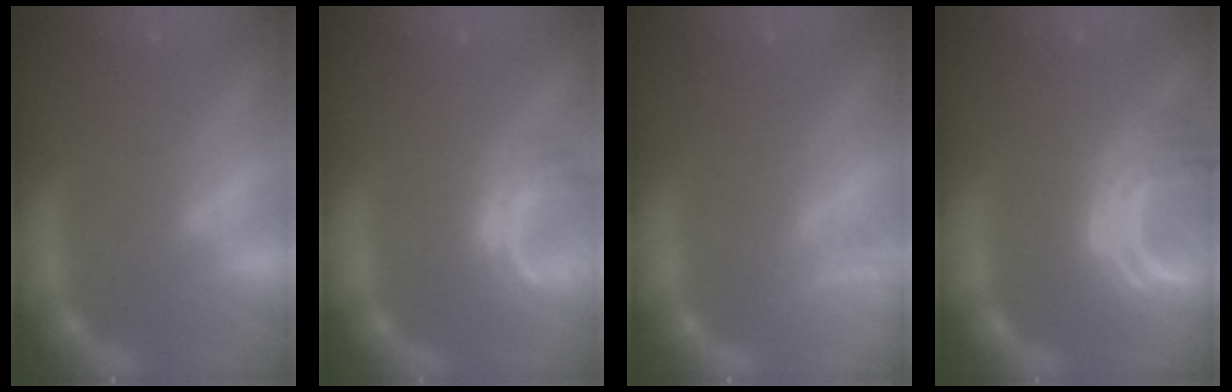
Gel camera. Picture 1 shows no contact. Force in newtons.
{"total": 4.0}
{"total": 3.0}
{"total": 10.0}